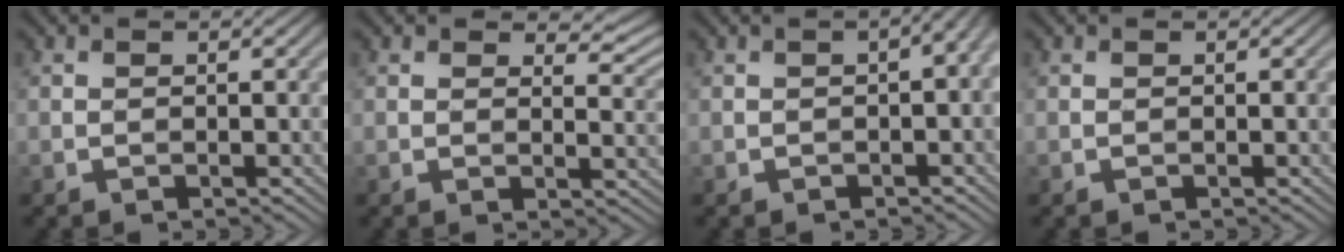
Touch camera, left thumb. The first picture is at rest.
{"total": 4.5, "force": [2.9, 1.8, 2.9], "torque": [-0.041, -0.005, 0.046]}
{"total": 3.8, "force": [-0.7, 1.3, 3.5], "torque": [-0.047, 0.000, 0.002]}
{"total": 0.0}